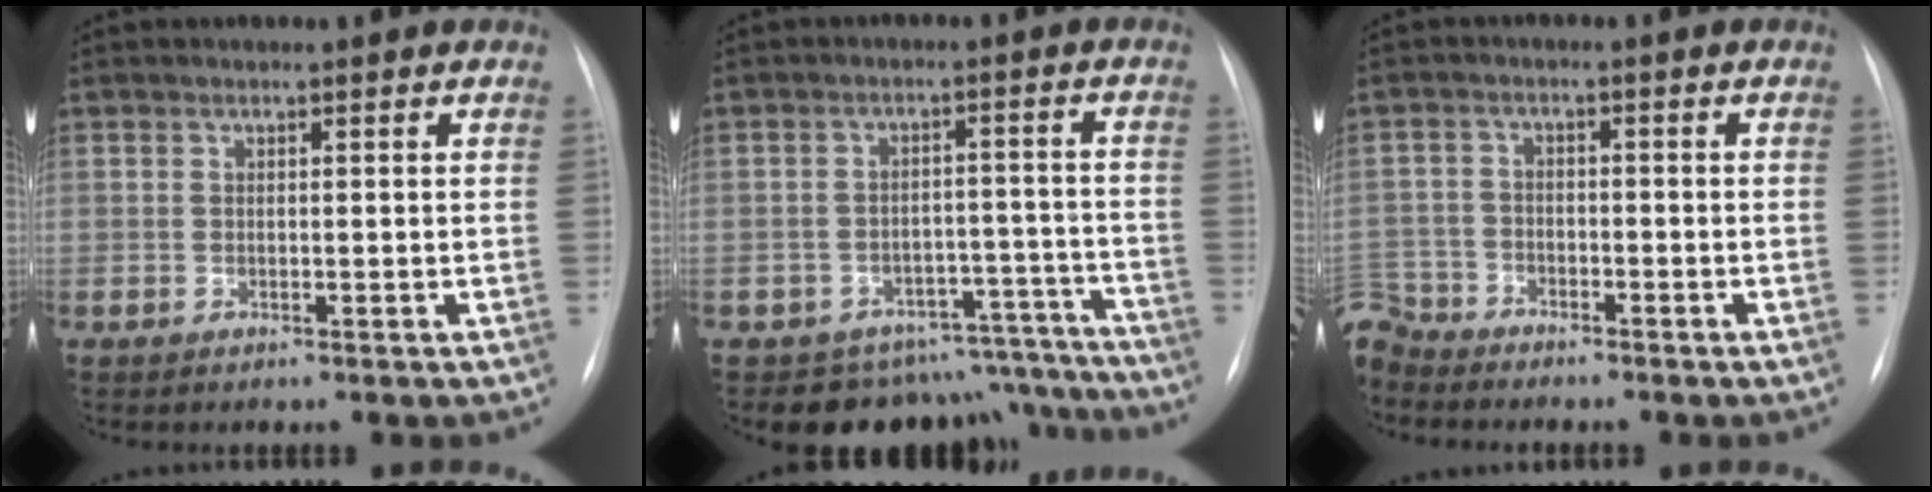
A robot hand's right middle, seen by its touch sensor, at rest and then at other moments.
{"total": 13.6, "force": [-12.5, 5.2, 0.0], "torque": [0.030, 0.058, -0.149]}
{"total": 6.6, "force": [-6.1, 2.7, 0.2], "torque": [-0.006, 0.000, -0.119]}